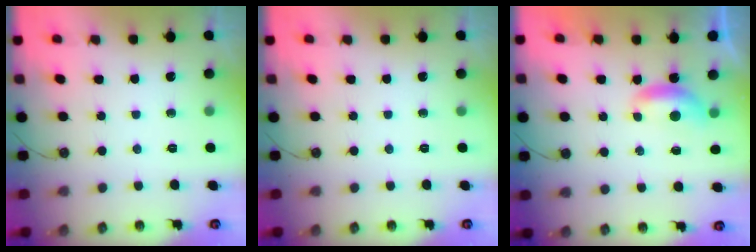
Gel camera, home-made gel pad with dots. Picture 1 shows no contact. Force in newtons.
{"total": 0.0}
{"total": 0.6, "press": 0.1, "slide": 0.5}